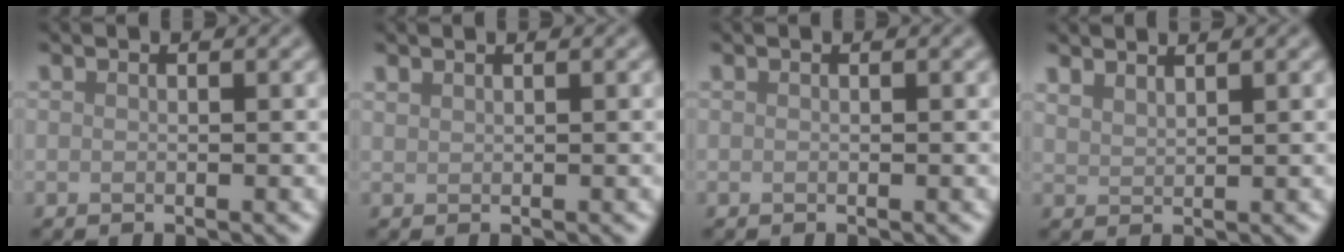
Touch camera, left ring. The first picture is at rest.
{"total": 0.7, "force": [0.7, 0.1, 0.0], "torque": [-0.002, 0.003, 0.015]}
{"total": 0.0}
{"total": 1.8, "force": [1.7, 0.2, 0.4], "torque": [-0.006, 0.002, 0.030]}